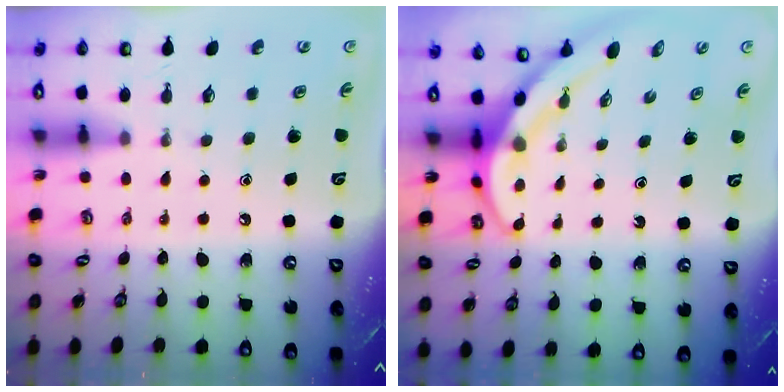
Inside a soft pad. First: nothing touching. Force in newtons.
{"total": 3.8, "press": 3.8, "slide": 0.7}